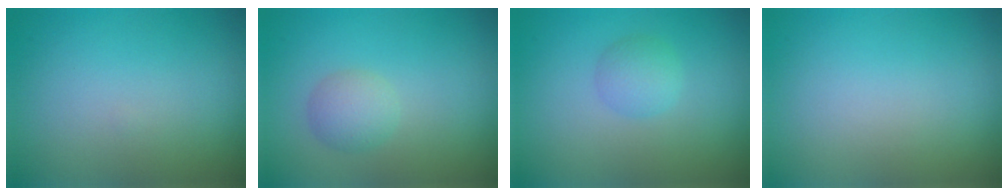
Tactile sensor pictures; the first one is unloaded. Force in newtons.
{"total": 2.0, "press": 2.0, "slide": 0.1}
{"total": 1.9, "press": 1.9, "slide": 0.1}
{"total": 0.0}